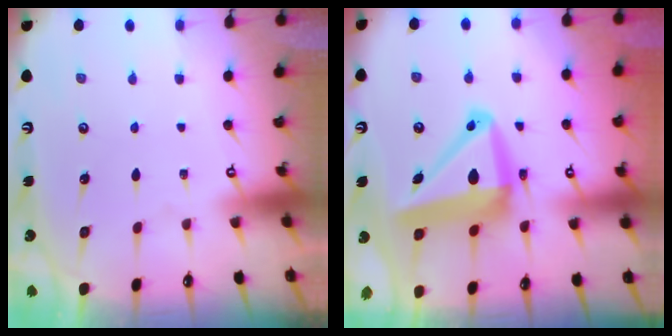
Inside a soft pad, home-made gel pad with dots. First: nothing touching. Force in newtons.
{"total": 14.9, "press": 14.7, "slide": 2.6}